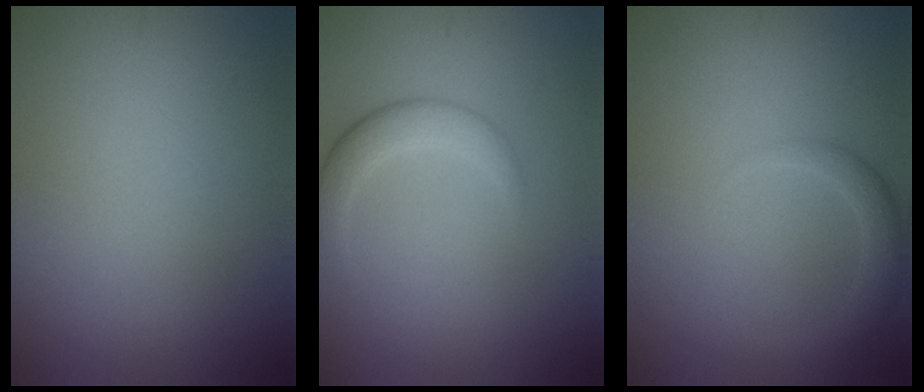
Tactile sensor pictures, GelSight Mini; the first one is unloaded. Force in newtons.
{"total": 2.4, "press": 2.4, "slide": 0.1}
{"total": 2.2, "press": 2.2, "slide": 0.3}